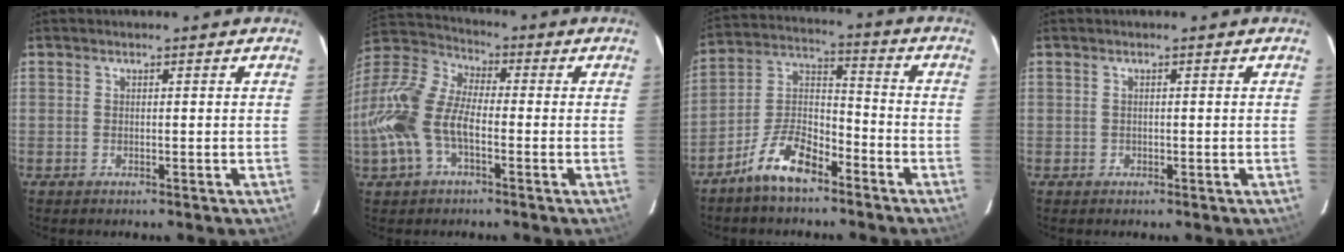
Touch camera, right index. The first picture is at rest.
{"total": 16.4, "force": [-4.4, 8.8, 13.1], "torque": [-0.282, 0.007, -0.094]}
{"total": 10.6, "force": [-7.4, 4.2, 6.3], "torque": [-0.134, 0.025, -0.139]}
{"total": 0.5, "force": [-0.3, 0.4, -0.1], "torque": [0.004, 0.000, -0.004]}